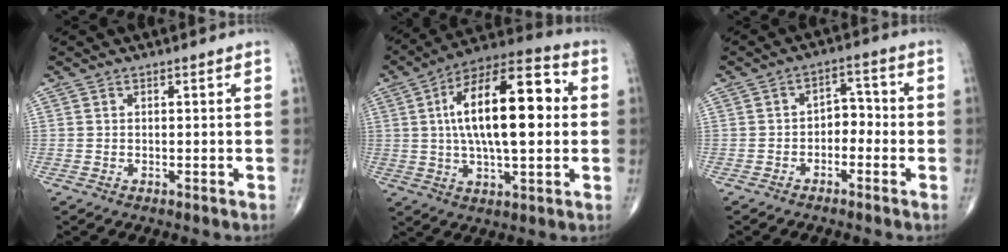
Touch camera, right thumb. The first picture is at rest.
{"total": 20.6, "force": [2.5, 8.3, 18.7], "torque": [-0.300, 0.024, 0.034]}
{"total": 4.5, "force": [-1.7, 3.0, 2.8], "torque": [-0.023, 0.030, -0.037]}